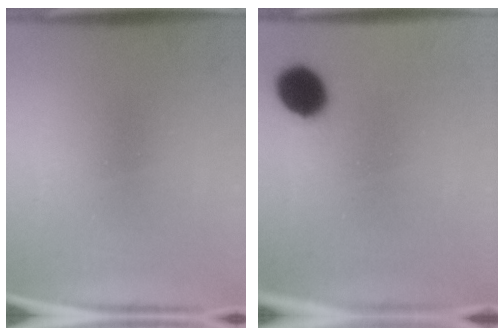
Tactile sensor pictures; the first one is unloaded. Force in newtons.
{"total": 8.5}